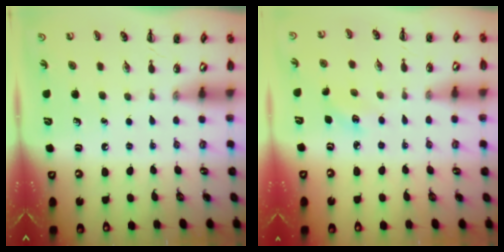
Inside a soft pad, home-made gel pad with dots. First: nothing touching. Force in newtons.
{"total": 3.6, "press": 3.5, "slide": 0.9}